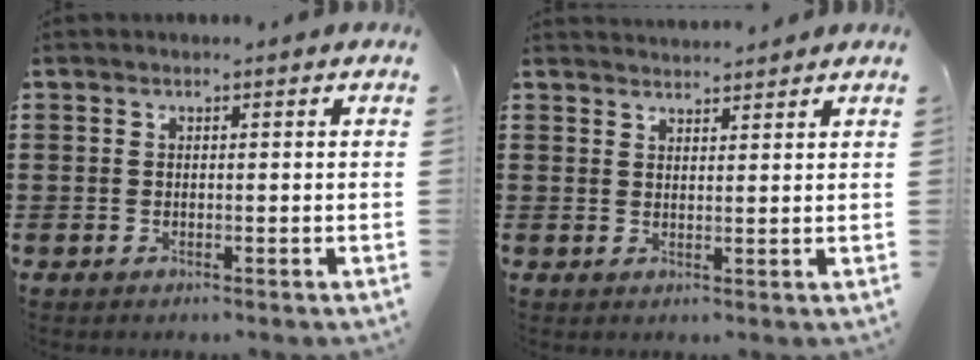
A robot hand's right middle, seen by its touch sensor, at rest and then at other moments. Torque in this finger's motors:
{"motor_torque": [0.00, 0.00, 0.00, -0.01]}